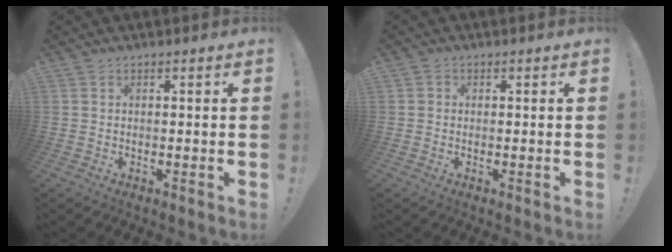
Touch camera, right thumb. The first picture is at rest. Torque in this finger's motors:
{"motor_torque": [-0.23, -0.11, -0.04, 0.05, 0.02]}